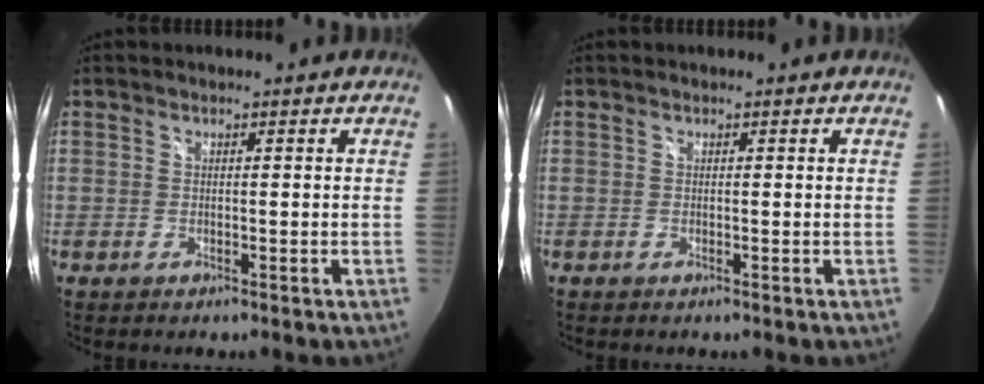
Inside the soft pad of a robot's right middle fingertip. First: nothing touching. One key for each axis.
{"total": 0.0}